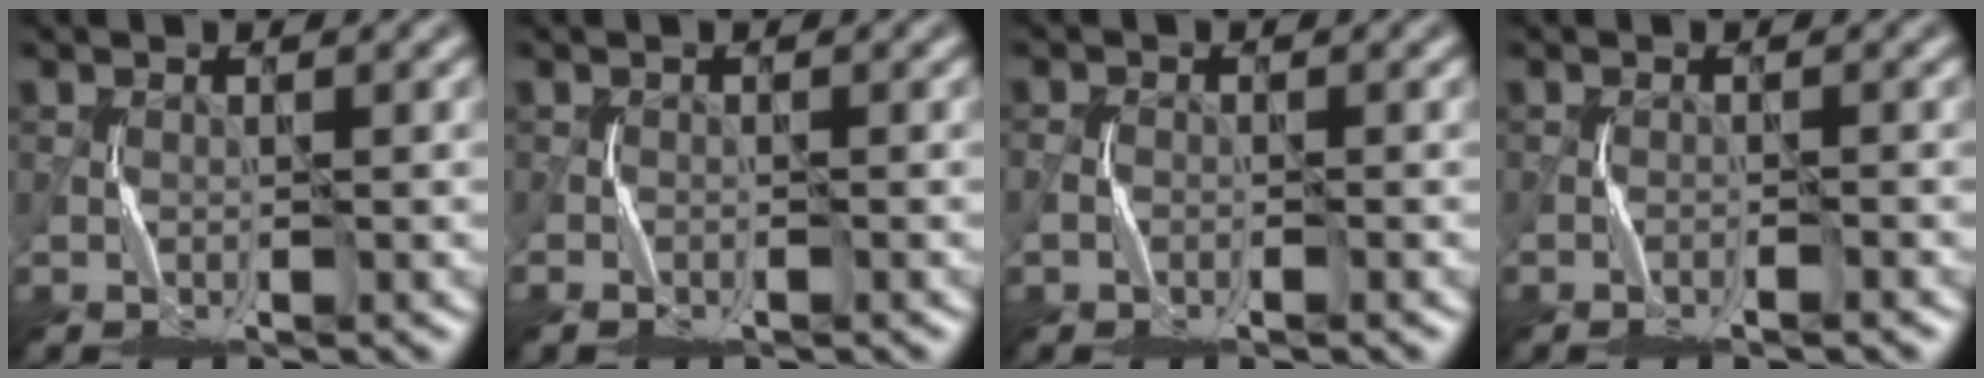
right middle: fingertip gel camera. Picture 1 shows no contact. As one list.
[{"total": 0.6, "force": [-0.5, 0.3, -0.2], "torque": [0.005, -0.001, -0.012]}, {"total": 0.8, "force": [-0.5, 0.6, 0.2], "torque": [-0.001, 0.001, -0.013]}, {"total": 1.2, "force": [-1.0, 0.0, 0.6], "torque": [-0.011, 0.004, -0.019]}]